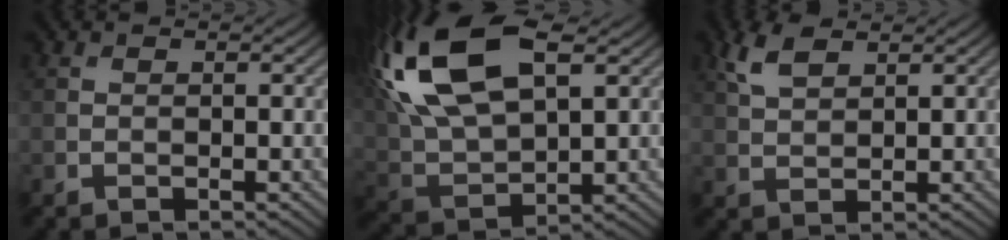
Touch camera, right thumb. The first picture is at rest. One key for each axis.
{"total": 18.1, "fx": 7.2, "fy": 9.2, "fz": 13.9, "tx": -0.322, "ty": 0.031, "tz": 0.124}
{"total": 4.0, "fx": 2.5, "fy": 1.7, "fz": 2.7, "tx": -0.069, "ty": 0.007, "tz": 0.053}